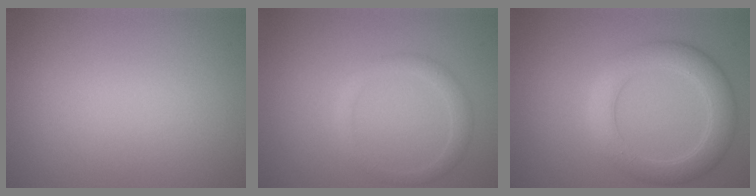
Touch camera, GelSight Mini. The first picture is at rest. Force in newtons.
{"total": 1.6, "press": 1.6, "slide": 0.1}
{"total": 4.4, "press": 4.4, "slide": 0.2}